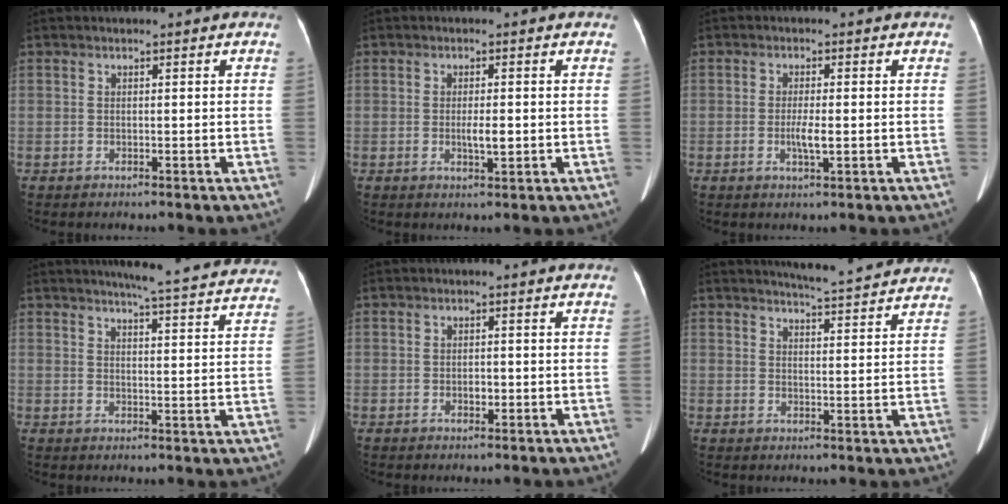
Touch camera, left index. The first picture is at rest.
{"total": 2.5, "force": [-0.3, 0.6, 2.4], "torque": [-0.045, -0.002, -0.003]}
{"total": 2.8, "force": [-0.5, 0.3, 2.7], "torque": [-0.054, -0.003, -0.008]}
{"total": 19.3, "force": [18.1, 0.9, 6.7], "torque": [-0.082, -0.042, 0.201]}
{"total": 1.4, "force": [-0.5, 0.8, 1.0], "torque": [-0.018, 0.001, -0.005]}
{"total": 9.6, "force": [9.2, 0.1, 2.8], "torque": [-0.045, 0.002, 0.109]}